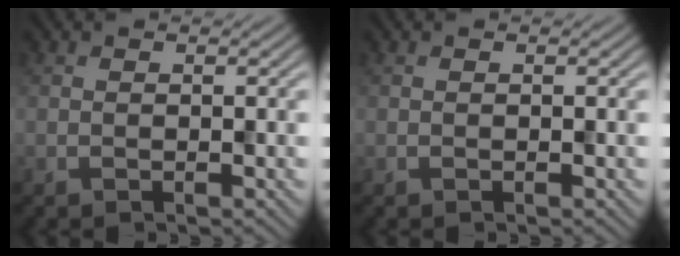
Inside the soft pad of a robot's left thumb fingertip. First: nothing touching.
{"total": 0.0}